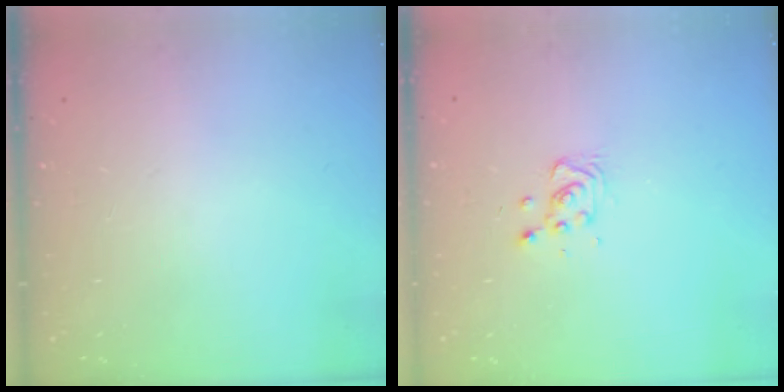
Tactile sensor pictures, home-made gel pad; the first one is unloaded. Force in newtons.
{"total": 5.4, "press": 5.3, "slide": 1.2}